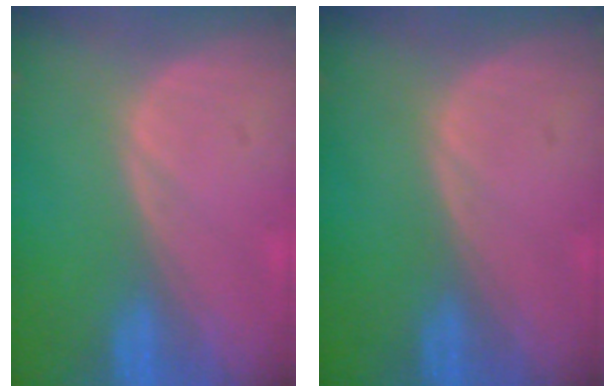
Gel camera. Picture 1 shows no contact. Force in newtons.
{"total": 0.0}